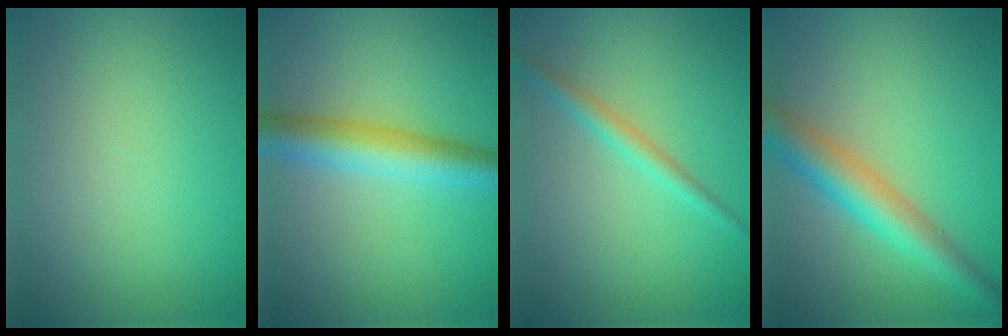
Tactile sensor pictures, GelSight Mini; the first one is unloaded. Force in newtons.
{"total": 4.8, "press": 4.8, "slide": 0.1}
{"total": 1.8, "press": 1.8, "slide": 0.1}
{"total": 5.0, "press": 5.0, "slide": 0.2}